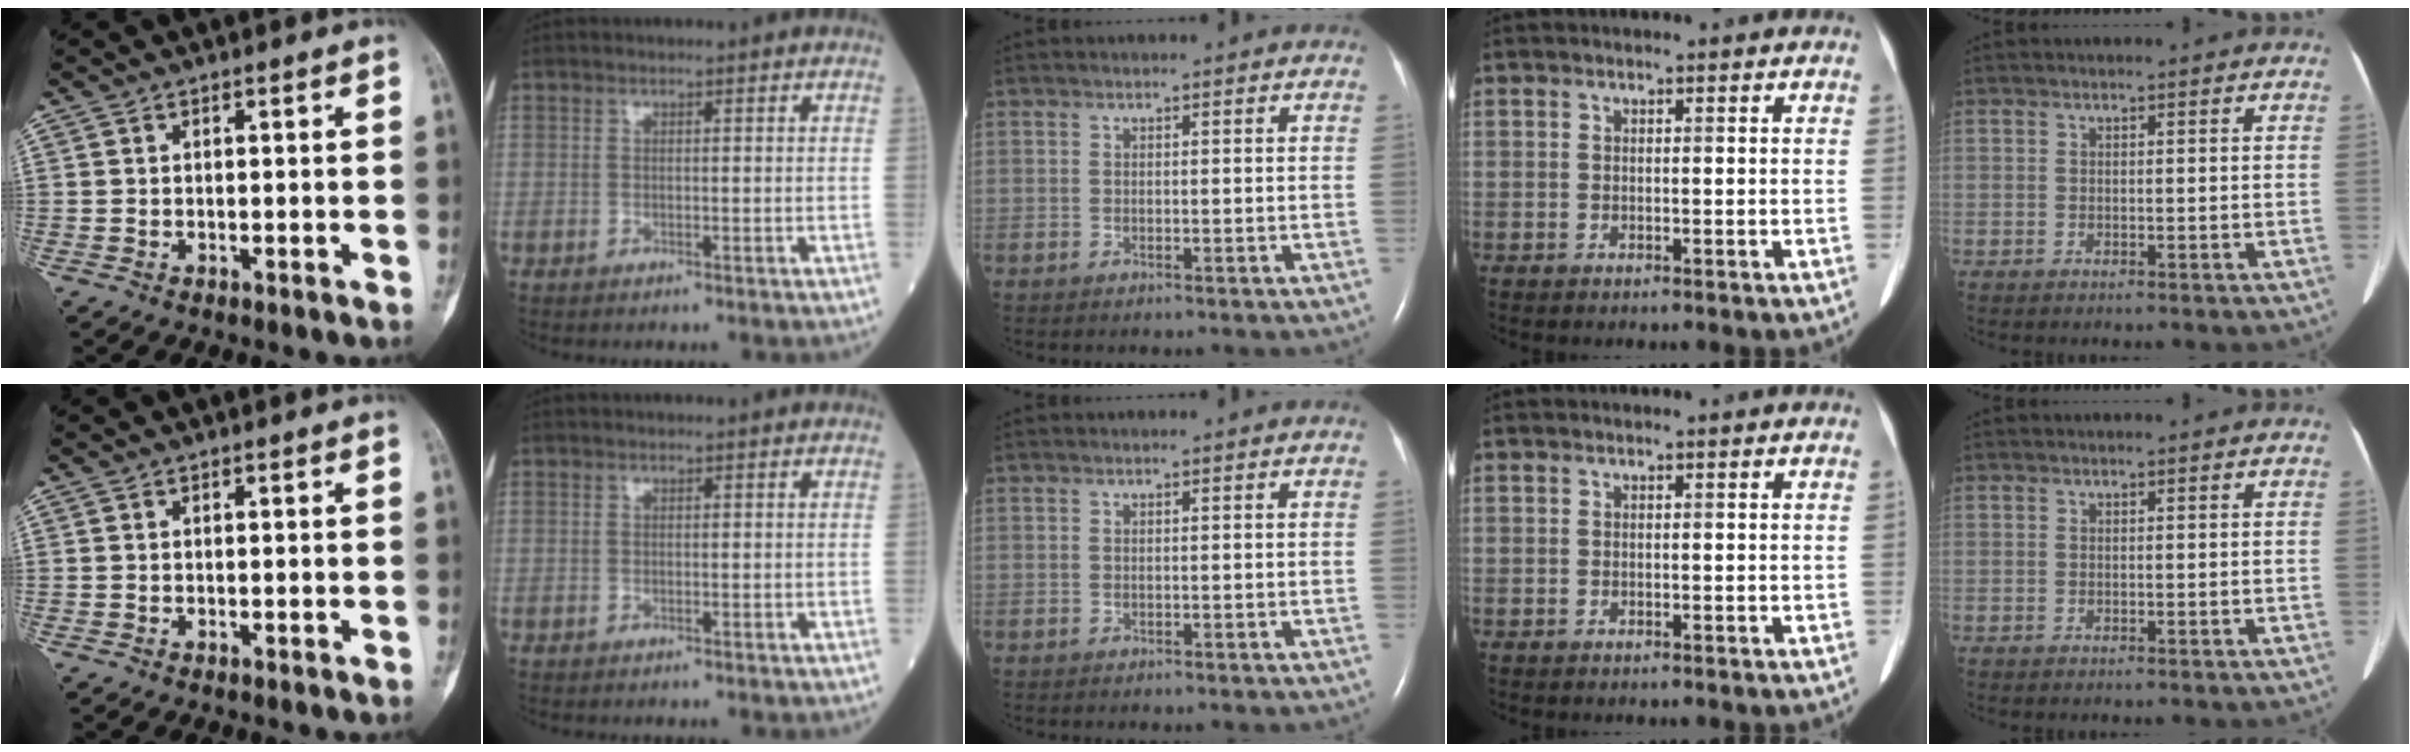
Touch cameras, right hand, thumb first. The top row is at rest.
{}